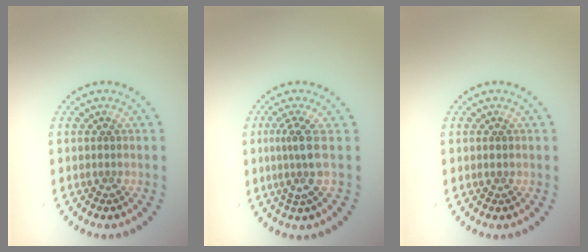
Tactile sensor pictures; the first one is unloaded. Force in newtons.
{"total": 2.6, "press": 1.8, "slide": 1.9}
{"total": 0.6, "press": 0.6, "slide": 0.1}